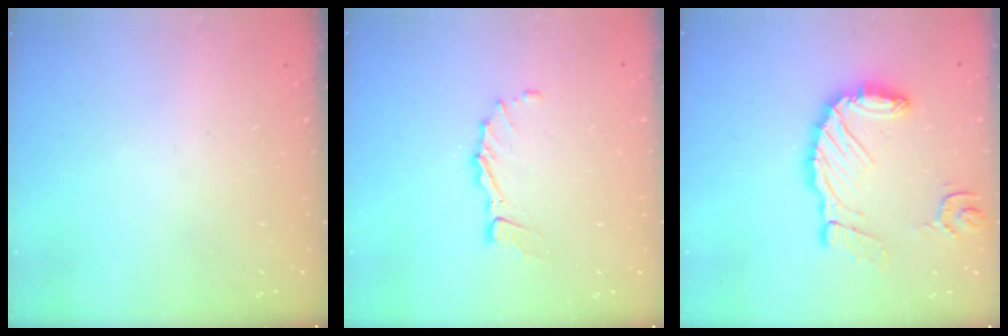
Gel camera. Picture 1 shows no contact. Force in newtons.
{"total": 6.1, "press": 6.1, "slide": 0.1}
{"total": 13.7, "press": 13.6, "slide": 1.3}